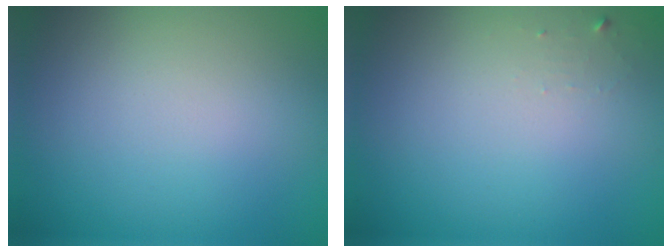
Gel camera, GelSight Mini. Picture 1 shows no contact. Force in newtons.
{"total": 0.6, "press": 0.6, "slide": 0.1}